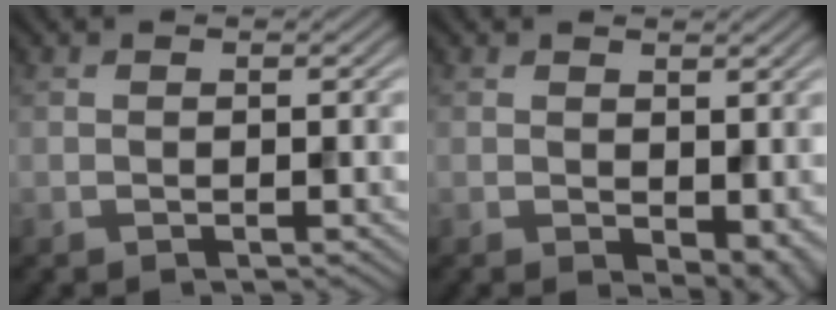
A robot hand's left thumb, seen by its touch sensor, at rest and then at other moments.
{"total": 4.2, "force": [-0.3, 2.5, 3.3], "torque": [-0.047, -0.015, 0.003]}